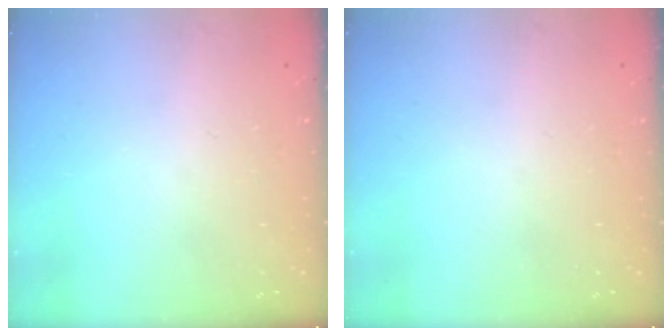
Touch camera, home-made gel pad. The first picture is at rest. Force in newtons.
{"total": 0.0}